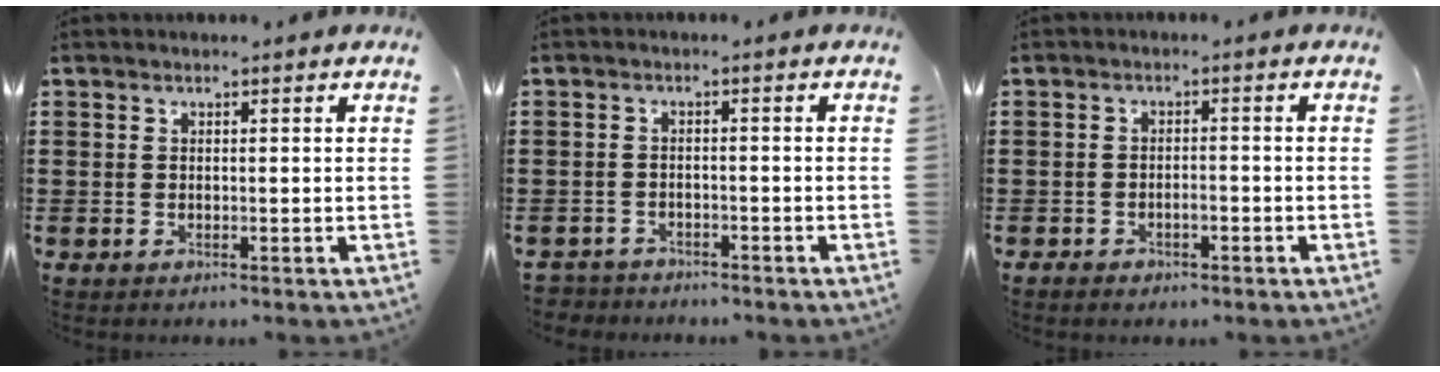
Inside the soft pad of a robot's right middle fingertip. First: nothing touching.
{"total": 2.3, "force": [-2.3, 0.4, -0.4], "torque": [0.000, 0.000, -0.052]}
{"total": 1.6, "force": [-1.2, 0.8, 0.7], "torque": [-0.017, -0.001, -0.026]}